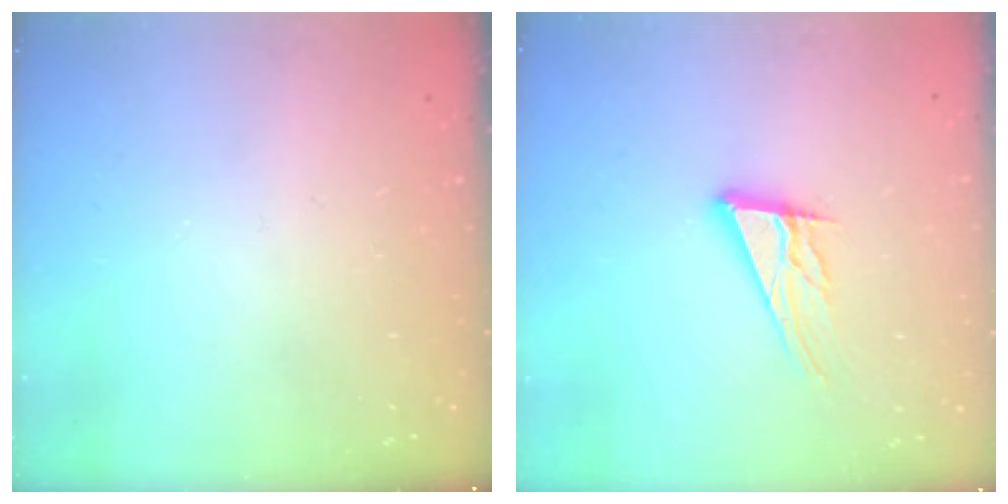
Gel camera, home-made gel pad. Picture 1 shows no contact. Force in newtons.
{"total": 13.0, "press": 12.7, "slide": 2.8}